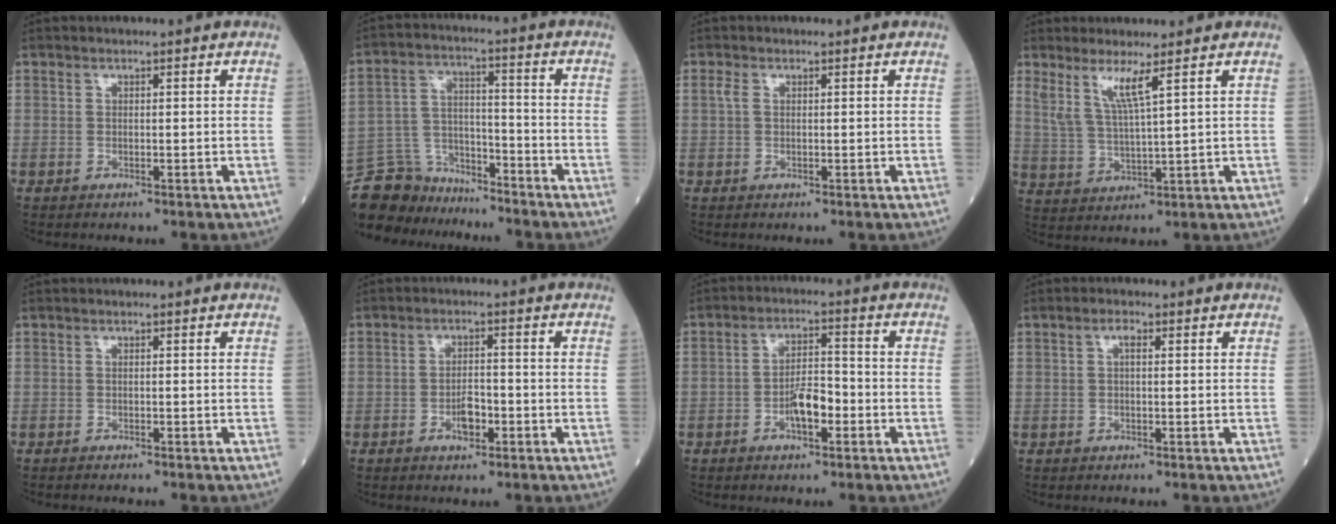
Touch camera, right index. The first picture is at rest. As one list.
[{"total": 11.2, "force": [-10.5, 4.0, 0.3], "torque": [-0.015, 0.036, -0.193]}, {"total": 1.1, "force": [0.3, 0.6, 0.8], "torque": [-0.026, 0.011, 0.009]}, {"total": 5.5, "force": [3.3, -0.5, 4.4], "torque": [-0.090, -0.012, 0.069]}, {"total": 1.0, "force": [-0.9, 0.0, 0.4], "torque": [-0.006, -0.001, -0.013]}, {"total": 3.4, "force": [-1.5, 1.3, 2.7], "torque": [-0.049, 0.003, -0.024]}, {"total": 5.6, "force": [-2.1, 1.9, 4.9], "torque": [-0.091, 0.010, -0.038]}, {"total": 1.3, "force": [0.3, 0.5, 1.2], "torque": [-0.023, 0.004, 0.002]}]